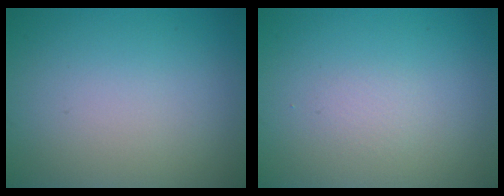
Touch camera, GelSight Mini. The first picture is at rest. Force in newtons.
{"total": 0.7, "press": 0.7, "slide": 0.0}